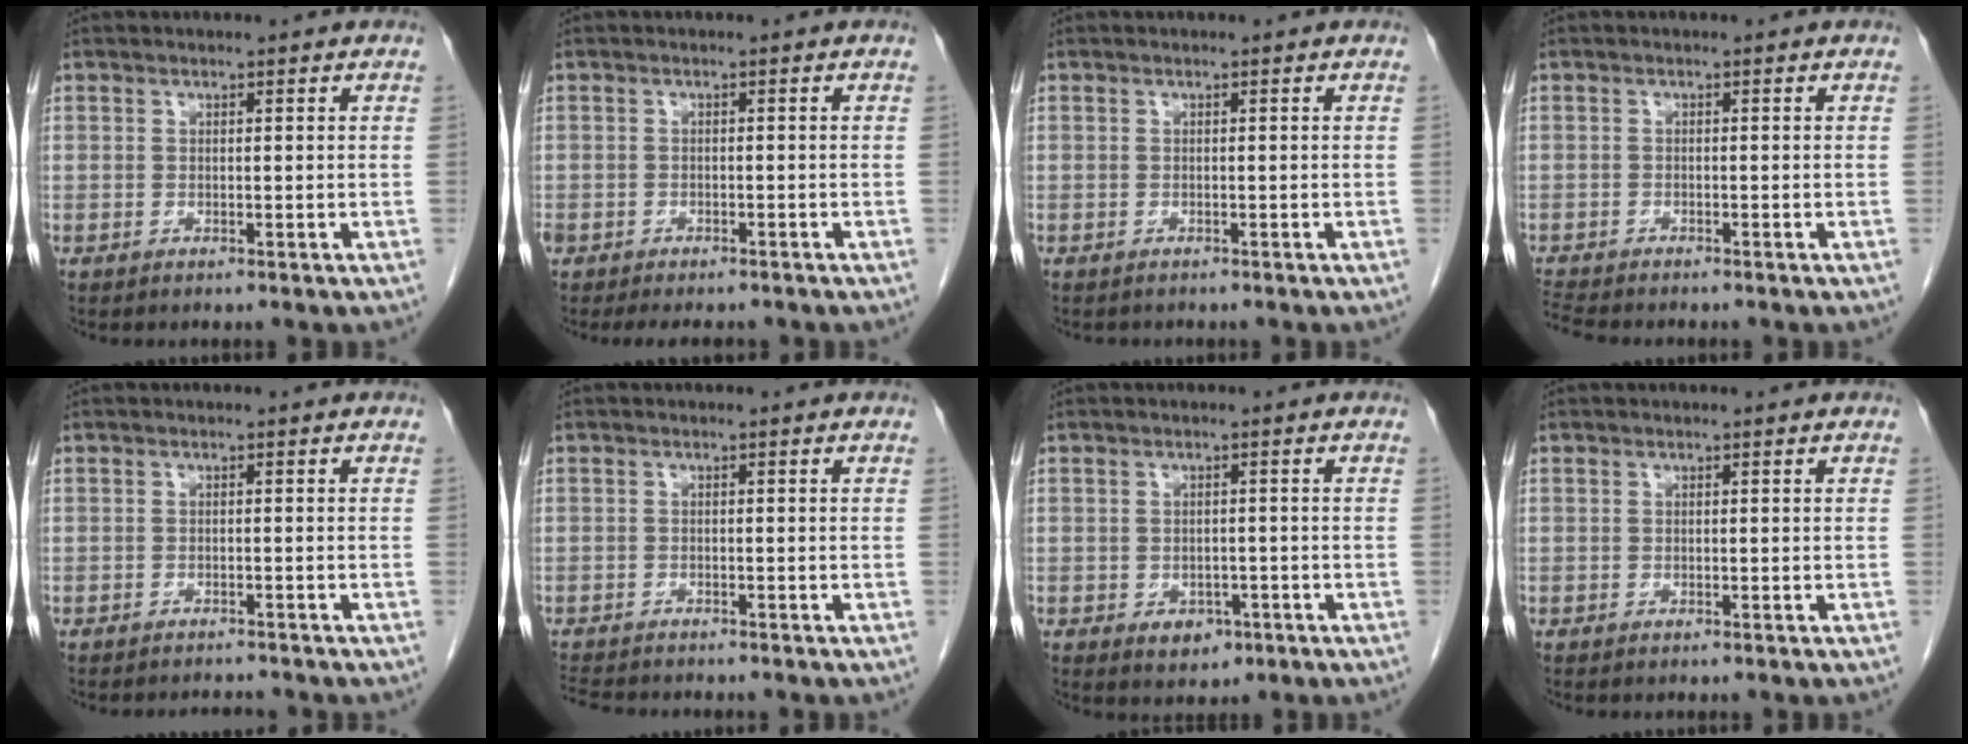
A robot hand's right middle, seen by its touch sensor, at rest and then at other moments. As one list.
[{"total": 8.1, "force": [-6.6, 3.2, 3.4], "torque": [-0.064, -0.005, -0.088]}, {"total": 0.7, "force": [-0.7, 0.3, 0.1], "torque": [-0.013, -0.002, -0.010]}, {"total": 3.8, "force": [-3.7, 0.2, 1.1], "torque": [-0.027, -0.017, -0.065]}, {"total": 2.5, "force": [-2.5, 0.2, 0.0], "torque": [0.001, -0.008, -0.037]}, {"total": 5.0, "force": [-4.7, 0.9, 1.6], "torque": [-0.028, -0.013, -0.077]}, {"total": 3.1, "force": [-1.4, 2.2, 1.7], "torque": [-0.019, 0.001, -0.008]}, {"total": 0.0}]